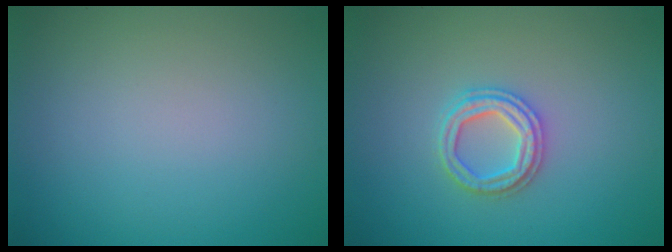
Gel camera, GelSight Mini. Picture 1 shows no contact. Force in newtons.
{"total": 2.4, "press": 2.4, "slide": 0.3}